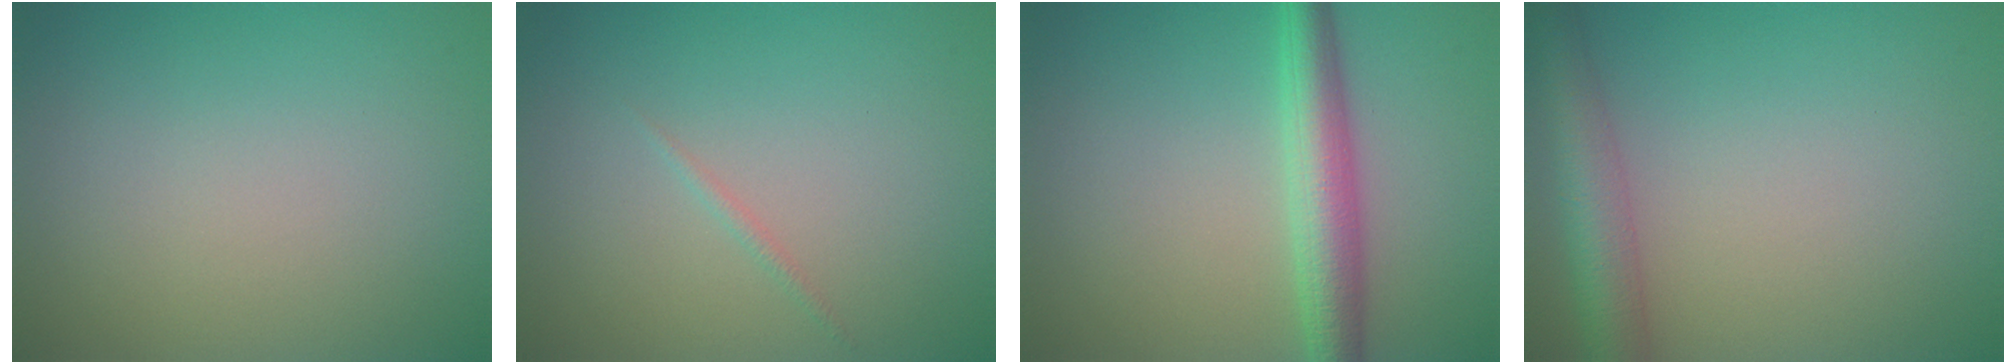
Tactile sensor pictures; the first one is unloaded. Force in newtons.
{"total": 0.6, "press": 0.6, "slide": 0.0}
{"total": 4.5, "press": 4.5, "slide": 0.1}
{"total": 4.5, "press": 4.5, "slide": 0.2}